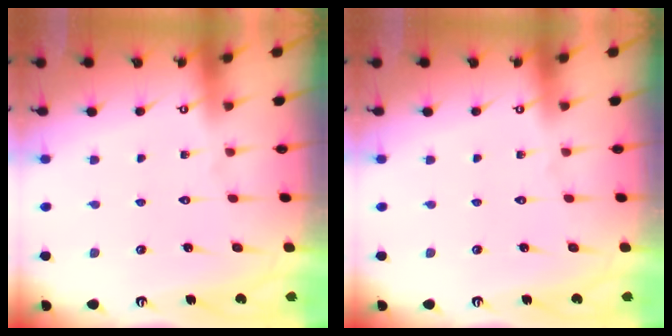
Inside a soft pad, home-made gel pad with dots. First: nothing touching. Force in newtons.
{"total": 0.0}